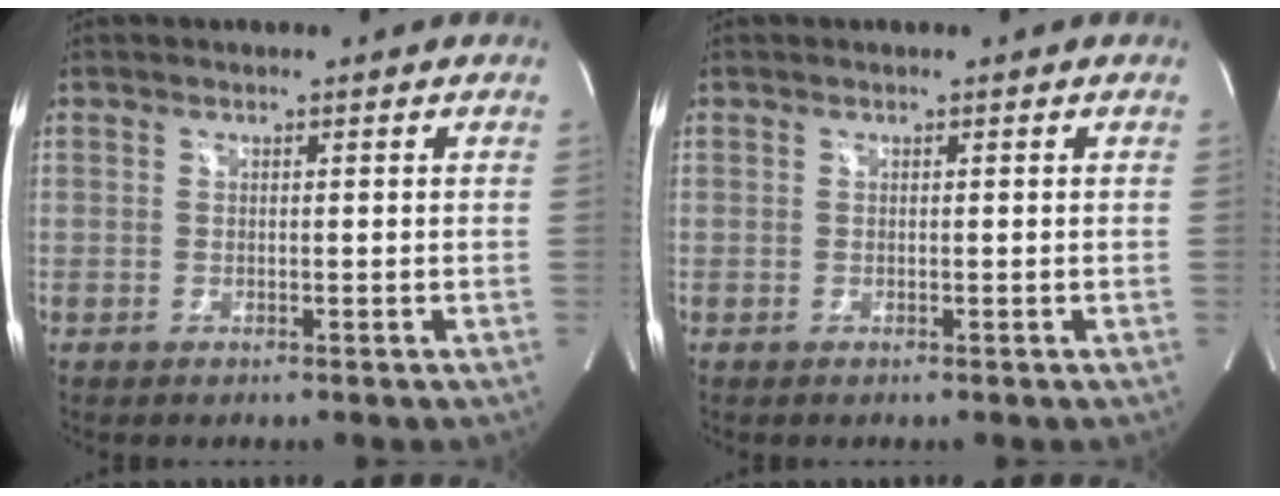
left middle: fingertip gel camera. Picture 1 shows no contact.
{"total": 0.0}